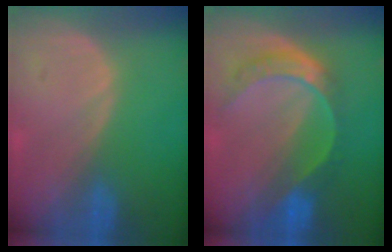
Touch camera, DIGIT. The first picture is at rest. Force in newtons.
{"total": 7.7, "press": 6.4, "slide": 4.3}